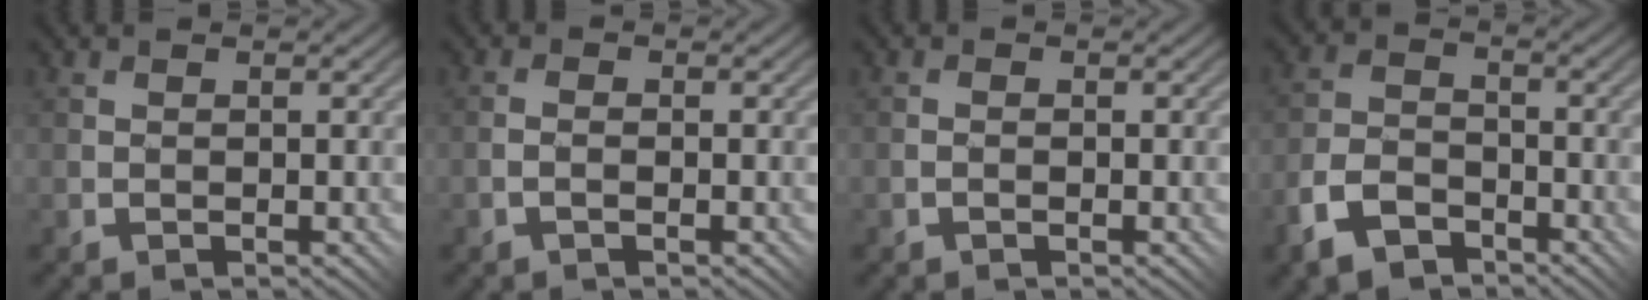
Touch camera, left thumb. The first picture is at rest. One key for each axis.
{"total": 1.3, "fx": -0.5, "fy": 0.7, "fz": 0.9, "tx": -0.007, "ty": 0.008, "tz": -0.009}
{"total": 0.6, "fx": -0.3, "fy": 0.4, "fz": 0.4, "tx": 0.004, "ty": 0.006, "tz": -0.005}
{"total": 6.2, "fx": -4.3, "fy": 3.4, "fz": 2.8, "tx": -0.070, "ty": 0.000, "tz": -0.094}